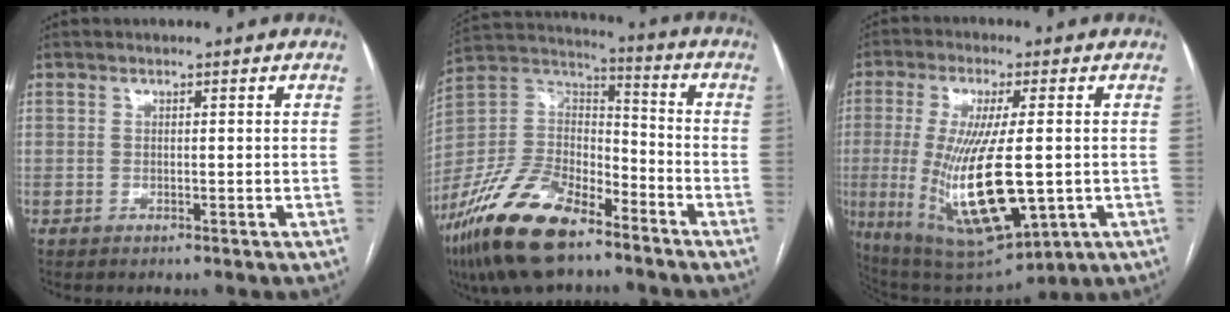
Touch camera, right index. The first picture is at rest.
{"total": 20.2, "force": [-13.9, 8.7, 11.8], "torque": [-0.260, 0.003, -0.257]}
{"total": 18.8, "force": [-3.0, 5.1, 17.9], "torque": [-0.354, -0.028, -0.026]}